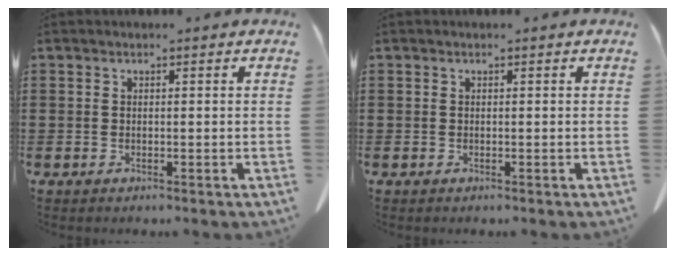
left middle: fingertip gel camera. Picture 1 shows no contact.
{"total": 0.0}